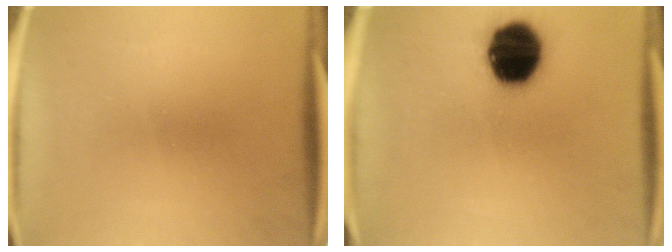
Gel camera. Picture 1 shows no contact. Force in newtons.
{"total": 17.7}